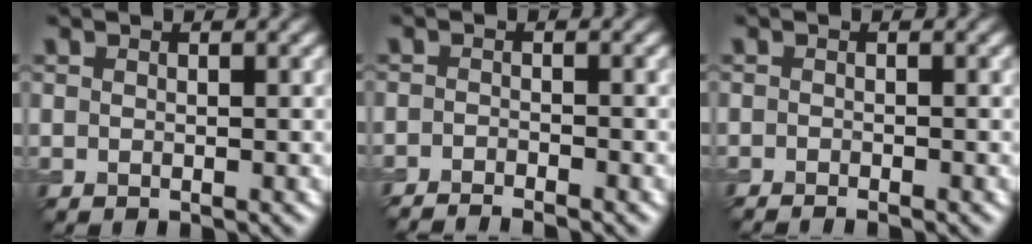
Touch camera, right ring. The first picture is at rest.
{"total": 2.5, "force": [-2.3, 0.3, 1.0], "torque": [-0.017, 0.001, -0.045]}
{"total": 1.2, "force": [-1.1, 0.1, 0.6], "torque": [-0.008, -0.001, -0.022]}